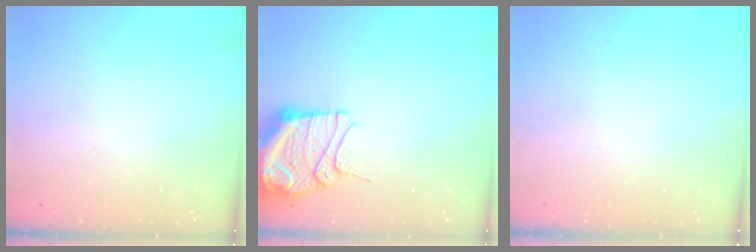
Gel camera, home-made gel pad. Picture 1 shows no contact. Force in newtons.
{"total": 13.1, "press": 13.1, "slide": 1.5}
{"total": 0.0}